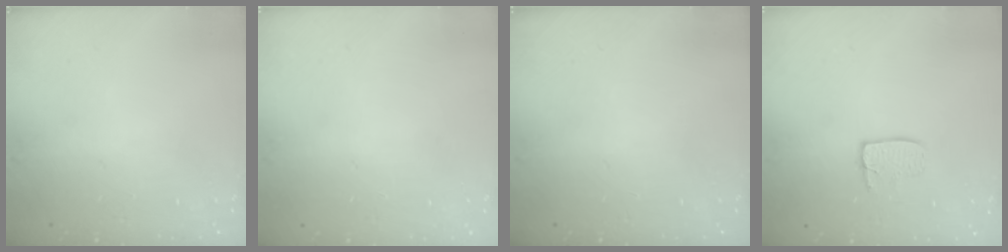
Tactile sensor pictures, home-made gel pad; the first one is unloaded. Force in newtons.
{"total": 0.0}
{"total": 0.0}
{"total": 5.9, "press": 5.9, "slide": 0.4}